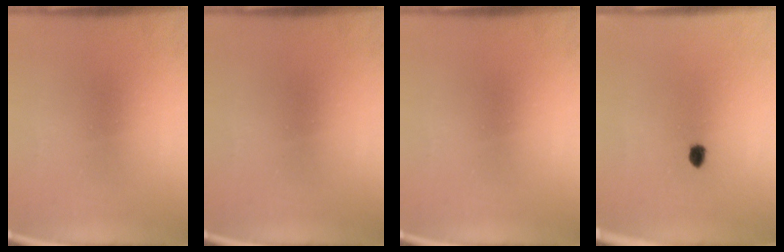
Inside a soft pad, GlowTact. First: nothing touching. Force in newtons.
{"total": 0.0}
{"total": 0.0}
{"total": 1.7}